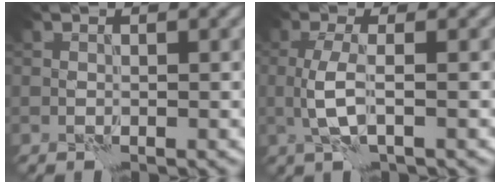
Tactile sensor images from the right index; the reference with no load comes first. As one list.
[{"total": 2.9, "force": [-0.2, 0.6, 2.8], "torque": [-0.067, -0.002, -0.004]}]